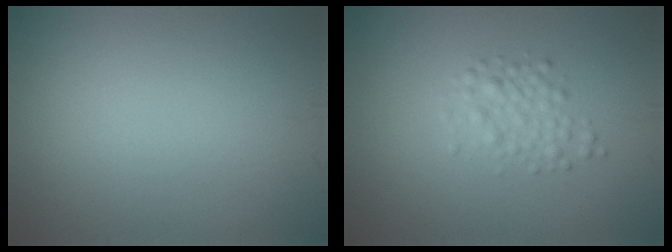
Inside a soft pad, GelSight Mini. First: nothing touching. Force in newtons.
{"total": 2.1, "press": 2.1, "slide": 0.0}